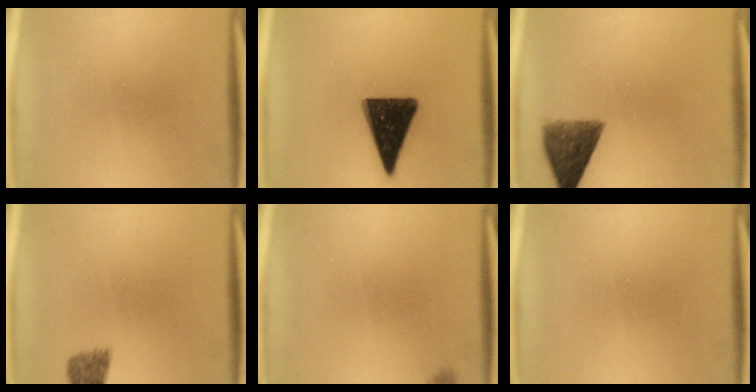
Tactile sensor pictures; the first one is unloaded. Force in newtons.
{"total": 15.0}
{"total": 7.5}
{"total": 1.9}
{"total": 1.0}
{"total": 0.0}